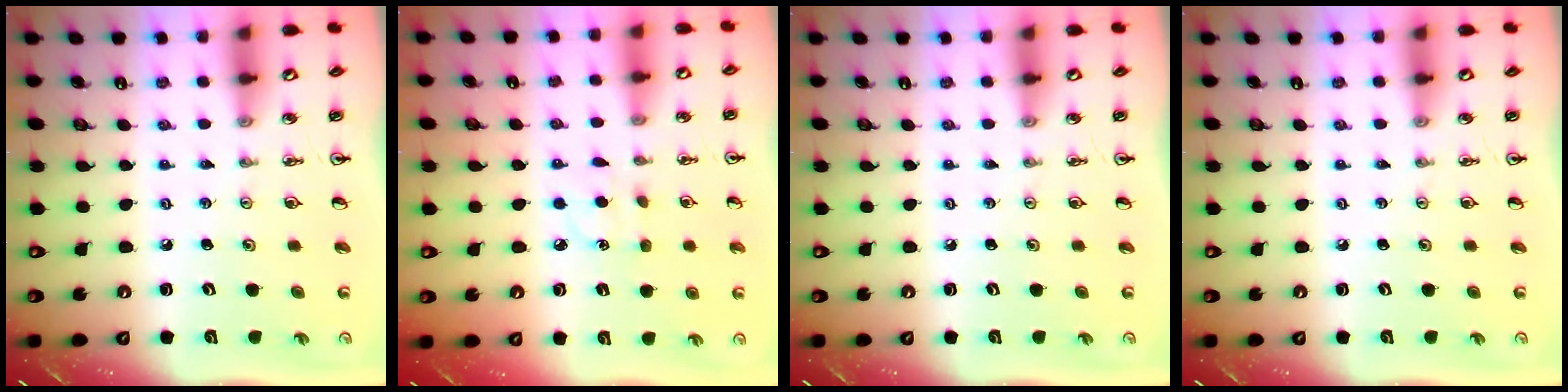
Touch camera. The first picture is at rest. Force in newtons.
{"total": 4.7, "press": 4.7, "slide": 0.6}
{"total": 0.0}
{"total": 0.0}